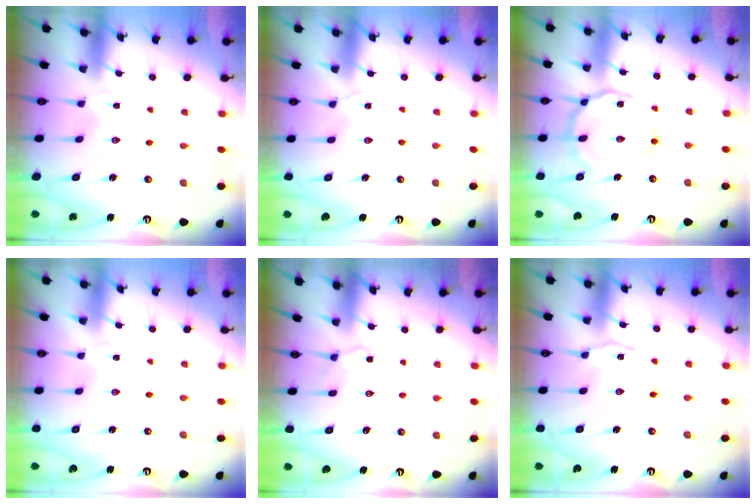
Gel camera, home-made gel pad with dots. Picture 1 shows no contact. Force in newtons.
{"total": 3.0, "press": 2.9, "slide": 0.5}
{"total": 12.8, "press": 12.8, "slide": 0.8}
{"total": 0.0}
{"total": 5.1, "press": 4.8, "slide": 1.8}
{"total": 2.5, "press": 2.4, "slide": 0.4}